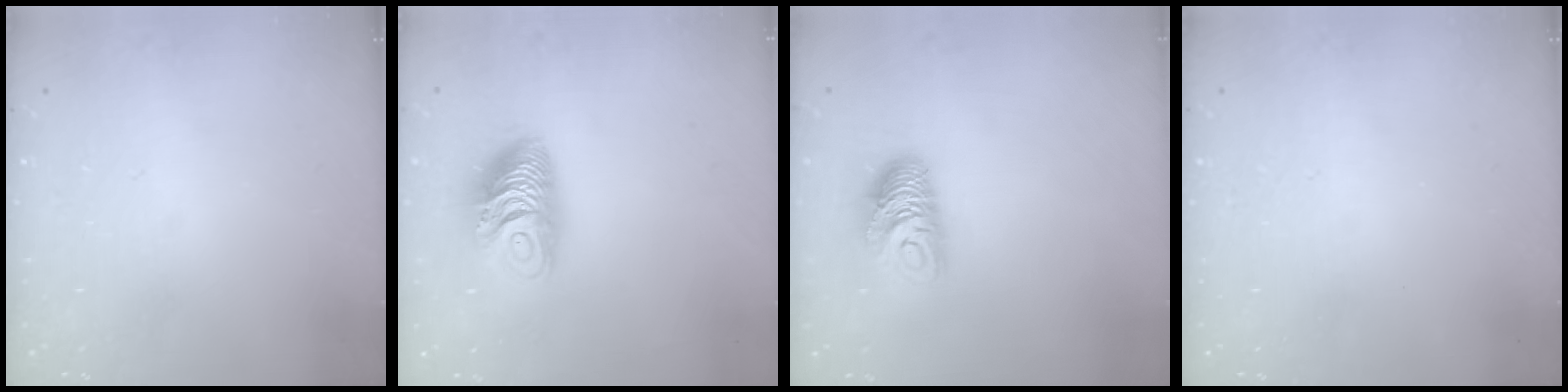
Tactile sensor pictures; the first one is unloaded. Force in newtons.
{"total": 11.6, "press": 11.6, "slide": 0.6}
{"total": 9.3, "press": 9.3, "slide": 0.3}
{"total": 0.0}